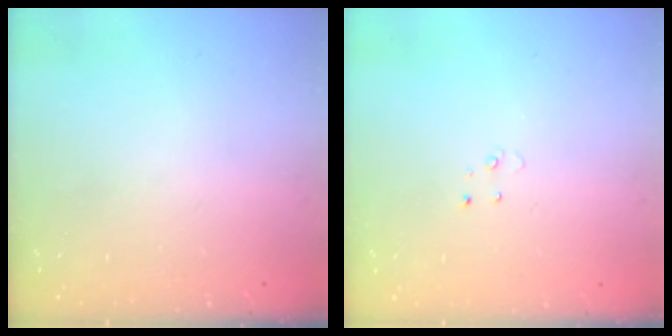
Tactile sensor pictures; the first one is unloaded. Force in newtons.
{"total": 2.3, "press": 2.3, "slide": 0.2}